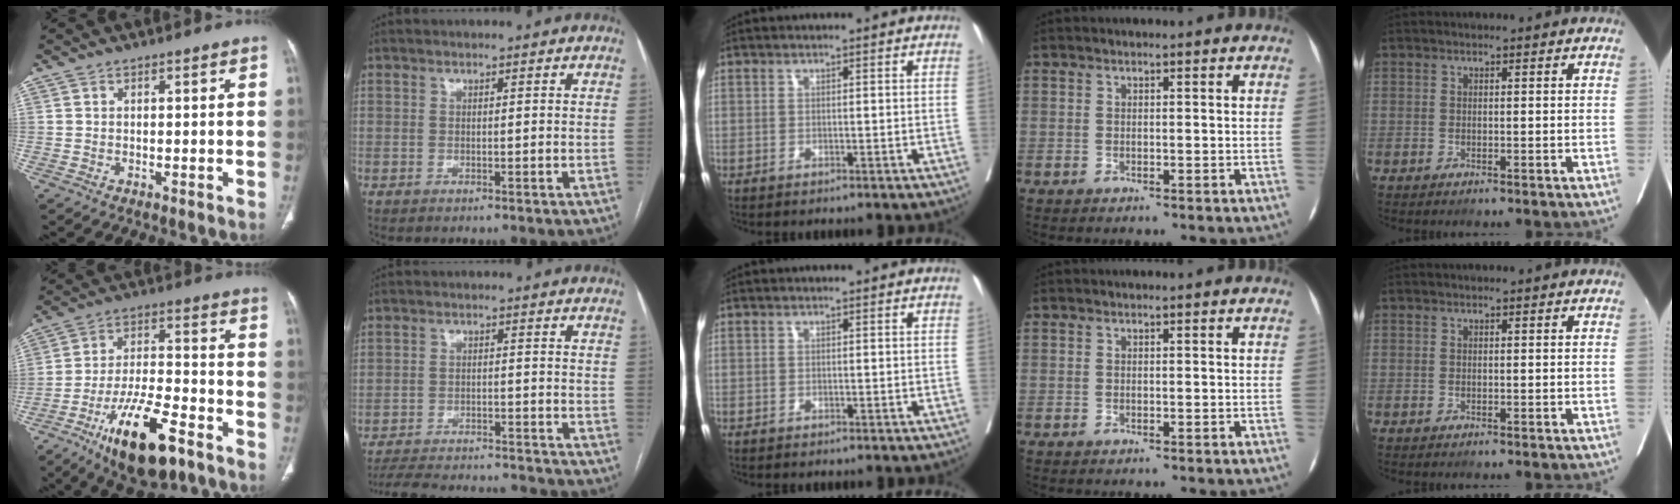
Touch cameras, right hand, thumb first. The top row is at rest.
{"thumb": {"total": 17.2, "force": [-10.0, 6.2, 12.5], "torque": [-0.208, 0.055, -0.163]}, "index": {"total": 18.1, "force": [-17.0, 3.4, 5.2], "torque": [-0.117, -0.006, -0.232]}}